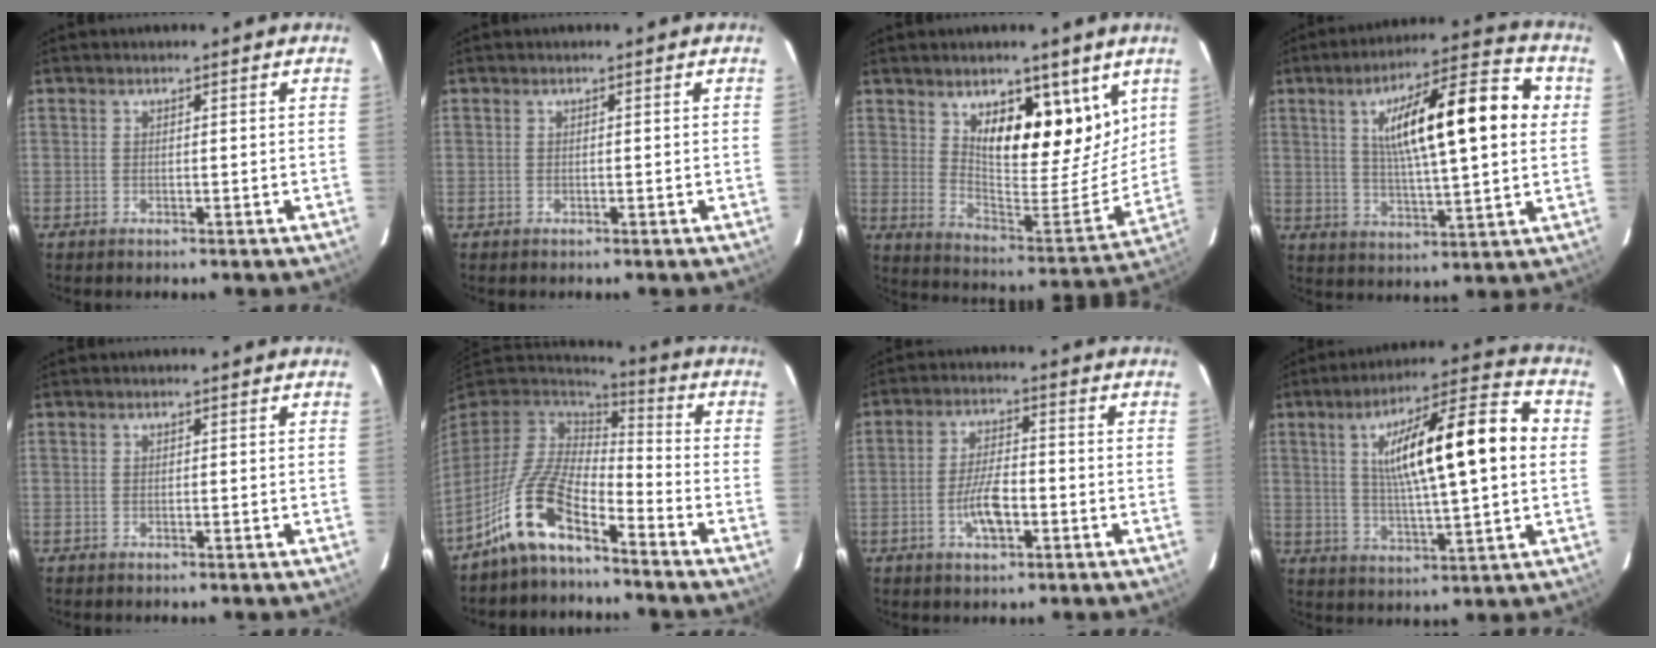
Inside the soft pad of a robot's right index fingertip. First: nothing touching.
{"total": 0.0}
{"total": 14.8, "force": [7.3, 5.8, 11.6], "torque": [-0.154, -0.012, 0.128]}
{"total": 18.2, "force": [4.4, 3.2, 17.4], "torque": [-0.275, 0.030, 0.065]}
{"total": 0.0}
{"total": 11.6, "force": [-7.8, 3.5, 7.8], "torque": [-0.174, 0.014, -0.152]}
{"total": 6.3, "force": [-2.1, 2.1, 5.6], "torque": [-0.111, 0.005, -0.037]}
{"total": 17.7, "force": [2.9, 2.5, 17.3], "torque": [-0.282, 0.028, 0.044]}